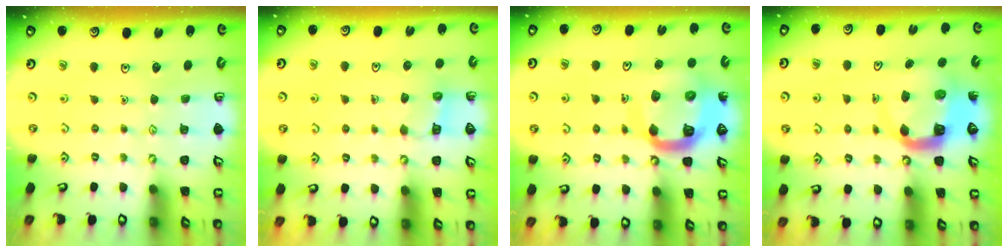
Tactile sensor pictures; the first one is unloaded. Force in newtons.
{"total": 5.3, "press": 5.2, "slide": 0.4}
{"total": 12.3, "press": 12.3, "slide": 1.1}
{"total": 7.2, "press": 7.2, "slide": 0.9}